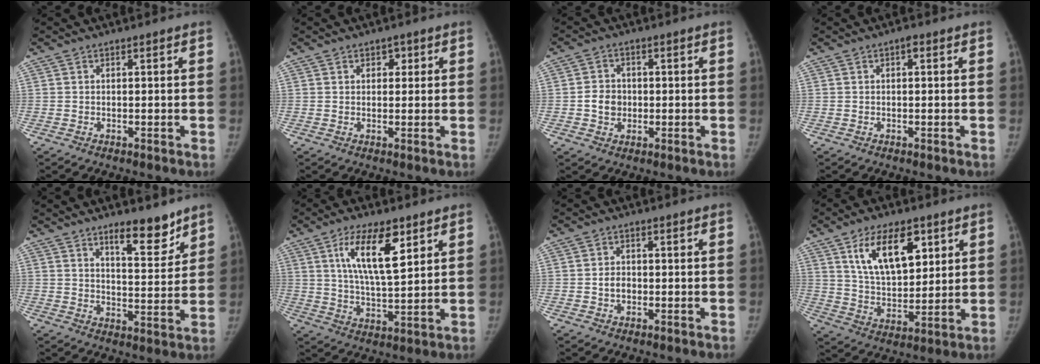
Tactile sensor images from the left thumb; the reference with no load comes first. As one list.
[{"total": 2.1, "force": [1.0, 1.6, 1.0], "torque": [0.004, -0.002, 0.010]}, {"total": 4.5, "force": [-0.4, 3.9, 2.2], "torque": [-0.022, 0.007, -0.008]}, {"total": 0.9, "force": [0.2, 0.4, 0.8], "torque": [-0.008, 0.003, -0.001]}, {"total": 8.8, "force": [6.5, 2.8, 5.3], "torque": [-0.053, -0.052, 0.103]}, {"total": 12.1, "force": [5.6, 4.2, 9.9], "torque": [-0.160, -0.028, 0.105]}, {"total": 2.6, "force": [-0.4, 2.1, 1.5], "torque": [-0.019, 0.007, -0.007]}, {"total": 14.5, "force": [6.7, 7.5, 10.5], "torque": [-0.144, -0.032, 0.128]}]